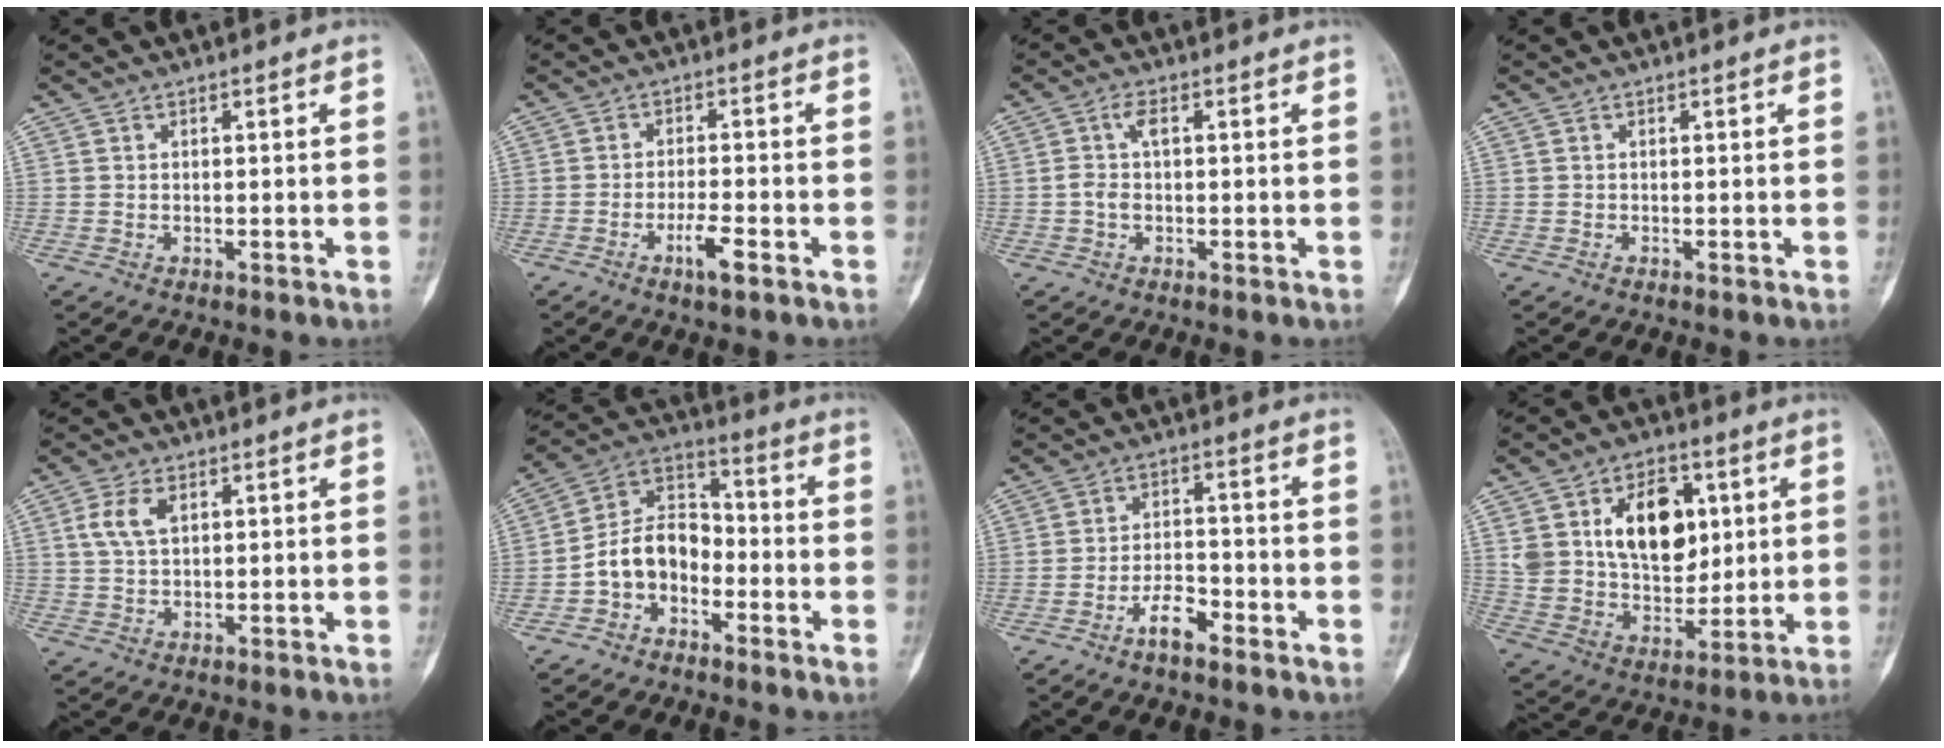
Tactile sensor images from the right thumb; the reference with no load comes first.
{"total": 4.5, "force": [-2.3, 0.9, 3.8], "torque": [-0.071, 0.010, -0.043]}
{"total": 3.0, "force": [0.3, 1.5, 2.6], "torque": [-0.062, 0.013, 0.002]}
{"total": 0.0}
{"total": 5.0, "force": [1.7, 2.8, 3.8], "torque": [-0.082, 0.003, 0.033]}
{"total": 10.2, "force": [-3.7, 7.3, 6.0], "torque": [-0.089, 0.057, -0.084]}
{"total": 5.2, "force": [-3.4, 2.0, 3.4], "torque": [-0.056, 0.025, -0.060]}
{"total": 17.3, "force": [5.1, 11.6, 11.8], "torque": [-0.141, -0.019, 0.099]}